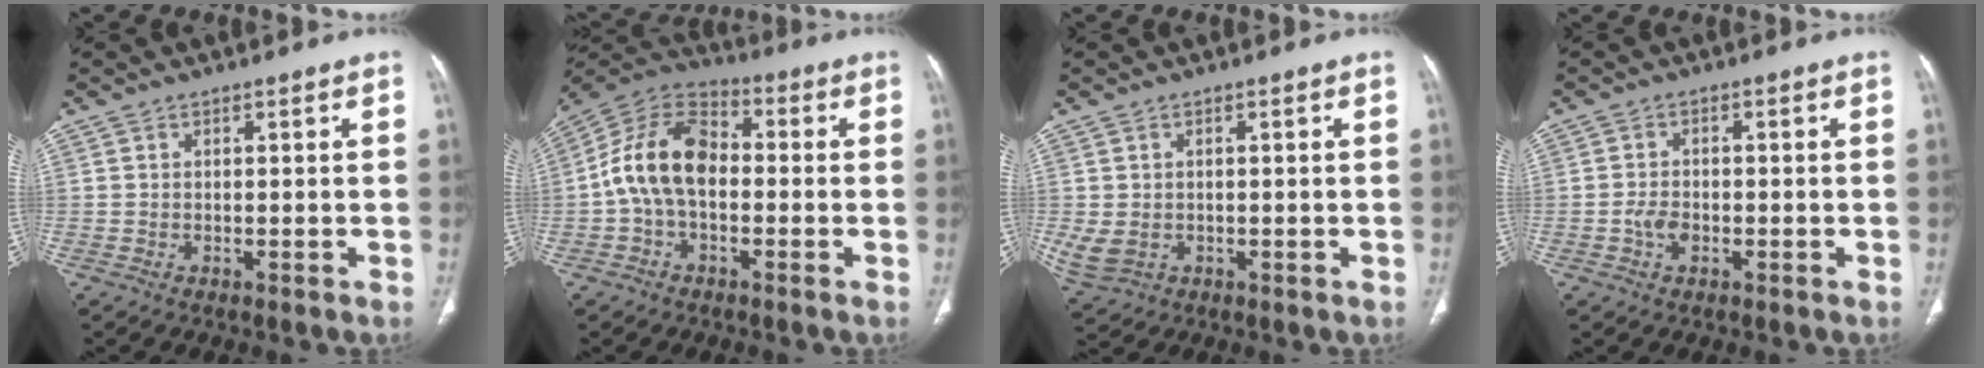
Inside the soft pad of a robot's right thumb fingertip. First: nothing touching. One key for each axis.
{"total": 13.5, "fx": -1.0, "fy": 8.7, "fz": 10.3, "tx": -0.185, "ty": 0.037, "tz": -0.030}
{"total": 4.8, "fx": -0.4, "fy": 3.7, "fz": 2.9, "tx": -0.069, "ty": -0.001, "tz": 0.007}
{"total": 3.0, "fx": -0.9, "fy": 1.9, "fz": 2.1, "tx": -0.036, "ty": 0.007, "tz": -0.018}